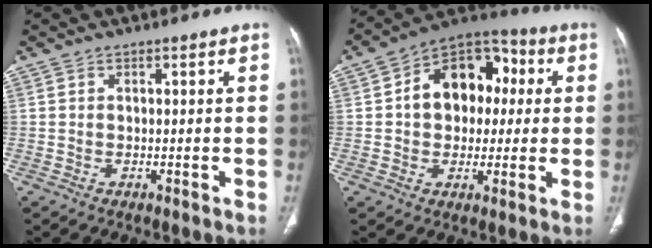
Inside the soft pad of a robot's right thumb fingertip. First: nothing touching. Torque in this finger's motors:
{"motor_torque": [0.63, 2.62, 1.37, 0.18, 0.10]}